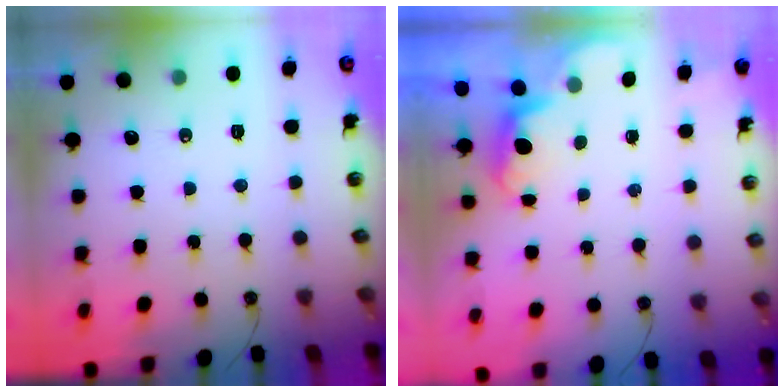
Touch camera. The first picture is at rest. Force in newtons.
{"total": 0.8, "press": 0.4, "slide": 0.7}